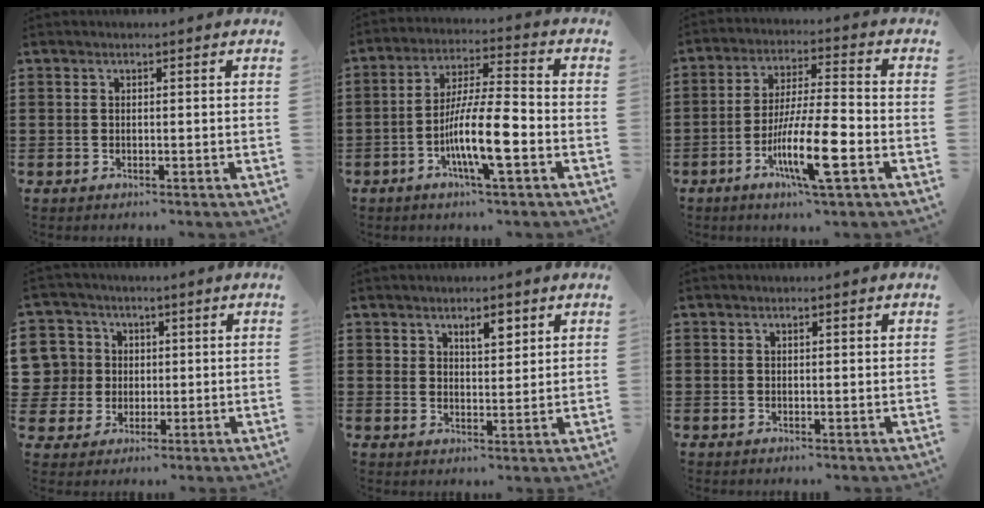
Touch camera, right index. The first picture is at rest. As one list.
[{"total": 10.6, "force": [-3.5, 1.8, 9.9], "torque": [-0.187, -0.005, -0.066]}, {"total": 11.7, "force": [-4.5, 1.9, 10.7], "torque": [-0.212, -0.010, -0.087]}, {"total": 7.1, "force": [0.9, 6.9, 1.0], "torque": [-0.066, 0.015, 0.017]}, {"total": 4.1, "force": [2.7, 1.8, 2.5], "torque": [-0.039, 0.001, 0.043]}, {"total": 0.6, "force": [0.3, 0.1, 0.5], "torque": [-0.011, 0.001, 0.005]}]